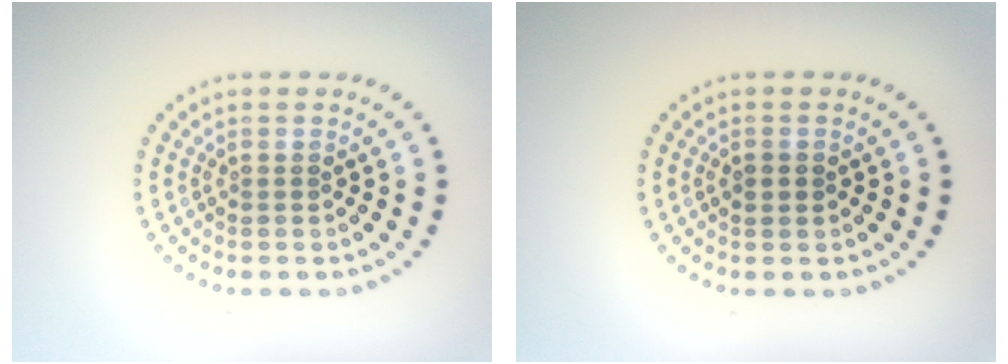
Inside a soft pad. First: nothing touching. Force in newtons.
{"total": 1.4, "press": 1.4, "slide": 0.1}